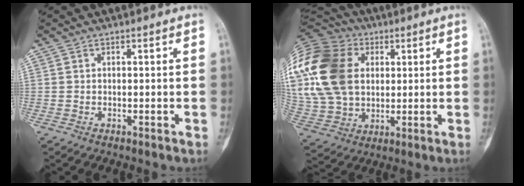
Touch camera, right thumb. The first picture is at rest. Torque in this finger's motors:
{"motor_torque": [0.57, 1.59, 2.21, 0.56, 0.70]}